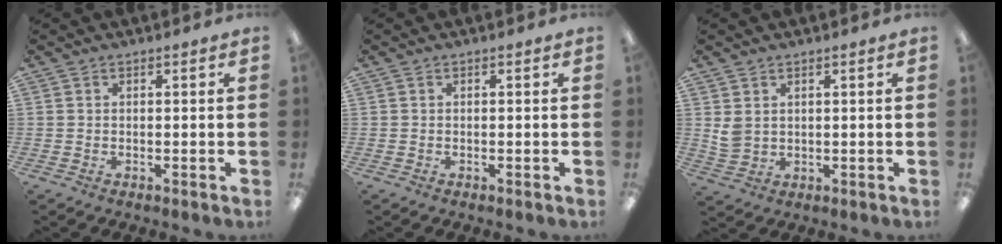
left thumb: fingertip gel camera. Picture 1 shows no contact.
{"total": 0.0}
{"total": 3.7, "force": [1.8, 2.6, 1.9], "torque": [-0.040, -0.001, 0.036]}